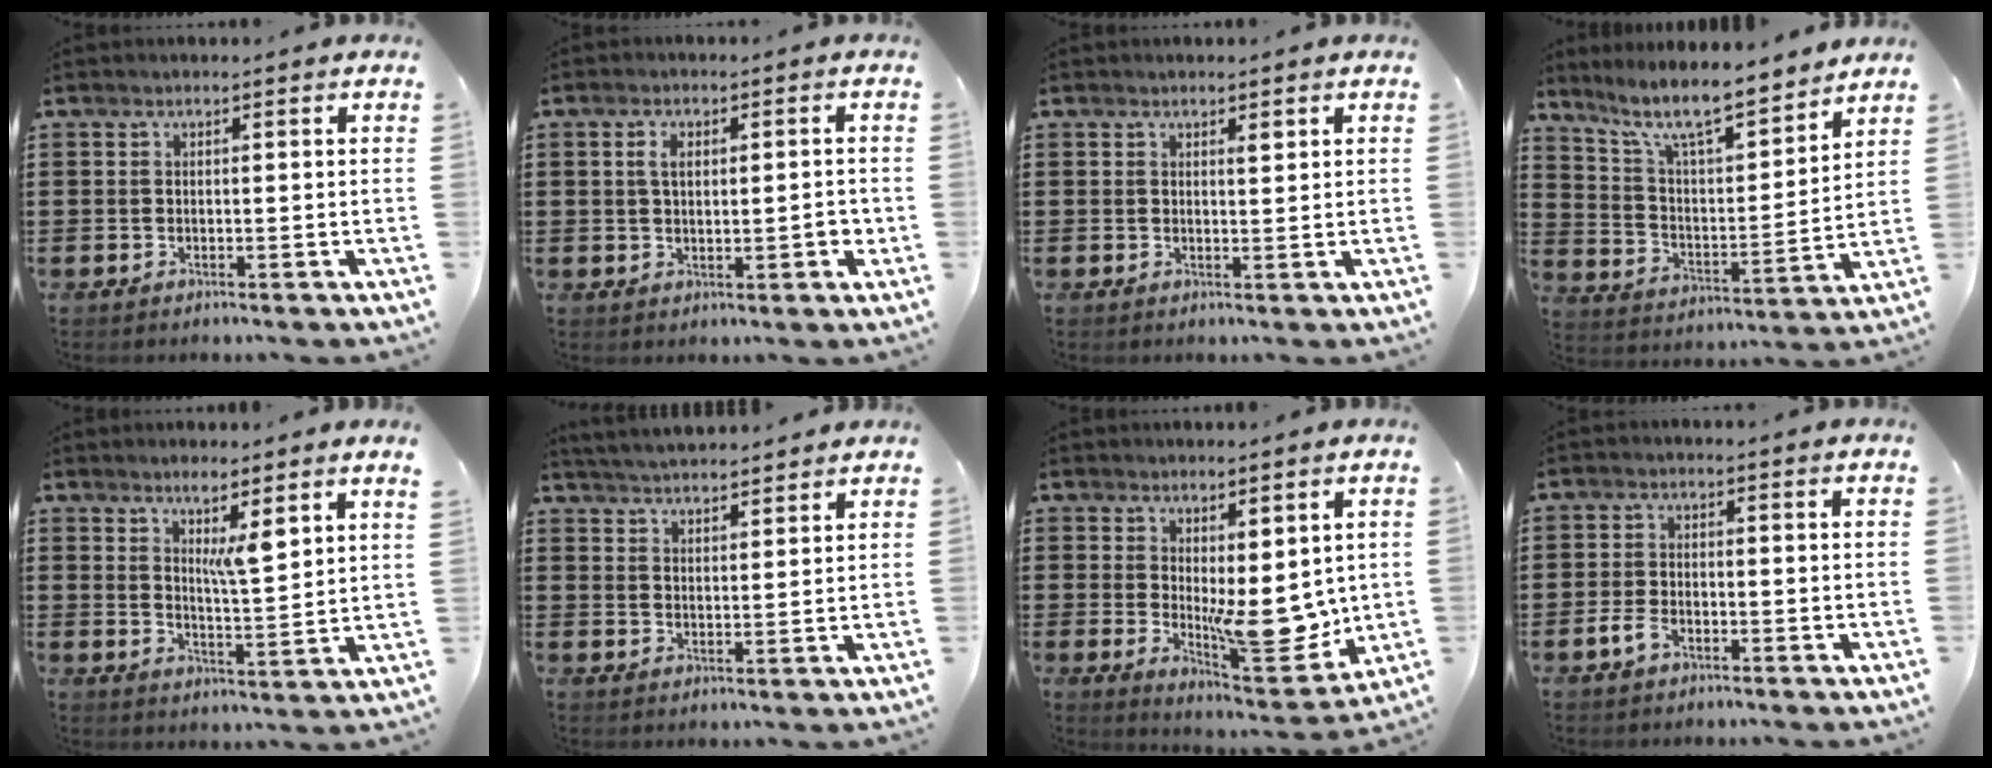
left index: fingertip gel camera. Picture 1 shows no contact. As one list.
[{"total": 4.1, "force": [0.4, 1.7, 3.7], "torque": [-0.062, 0.004, 0.004]}, {"total": 1.5, "force": [1.1, 0.6, 0.9], "torque": [-0.003, -0.004, 0.016]}, {"total": 9.4, "force": [8.1, 1.2, 4.7], "torque": [-0.122, -0.046, 0.138]}, {"total": 5.4, "force": [3.8, 0.1, 3.8], "torque": [-0.068, -0.021, 0.061]}, {"total": 3.8, "force": [3.8, -0.3, 0.3], "torque": [-0.018, -0.014, 0.069]}, {"total": 7.6, "force": [0.6, 3.5, 6.7], "torque": [-0.087, -0.021, 0.017]}, {"total": 2.9, "force": [-1.7, 1.5, 1.8], "torque": [-0.048, 0.000, -0.037]}]